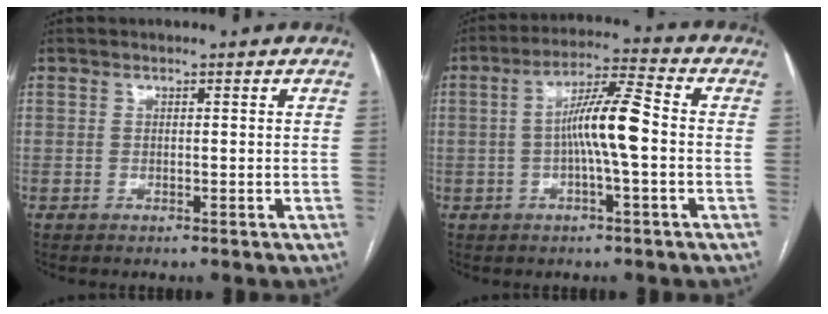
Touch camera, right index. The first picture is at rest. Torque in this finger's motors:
{"motor_torque": [1.47, -0.19, 0.50, 0.17]}